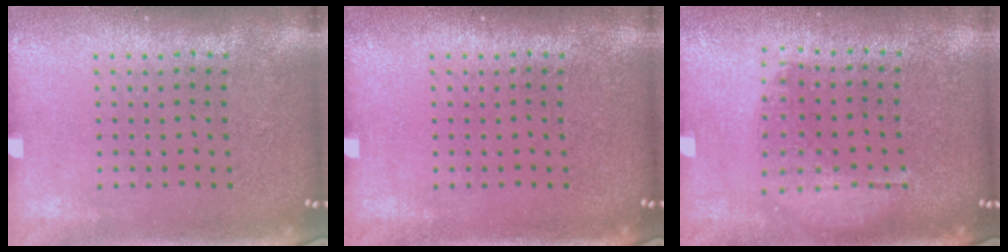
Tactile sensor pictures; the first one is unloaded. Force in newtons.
{"total": 0.0}
{"total": 1.3, "press": 1.1, "slide": 0.5}